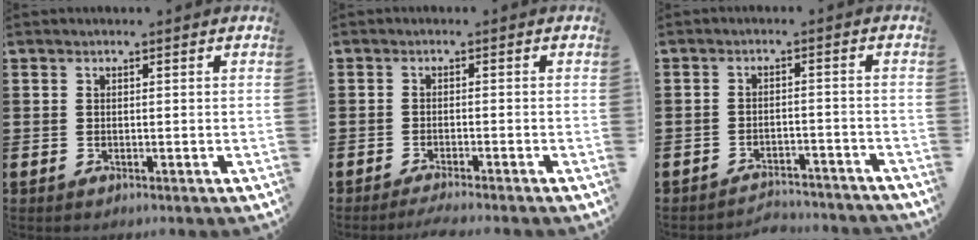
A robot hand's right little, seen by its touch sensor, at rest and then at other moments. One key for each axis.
{"total": 1.4, "fx": -1.3, "fy": -0.2, "fz": 0.6, "tx": -0.008, "ty": 0.001, "tz": -0.023}
{"total": 2.7, "fx": -2.7, "fy": 0.0, "fz": -0.1, "tx": -0.005, "ty": 0.005, "tz": -0.059}